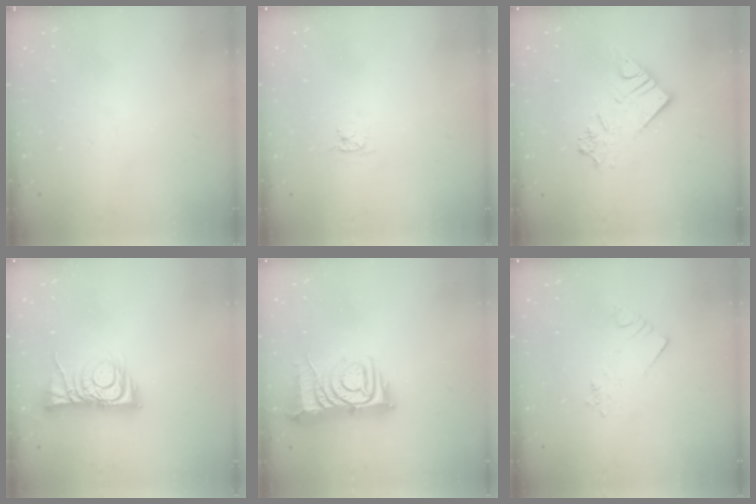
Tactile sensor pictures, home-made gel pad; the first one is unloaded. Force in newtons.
{"total": 2.8, "press": 2.8, "slide": 0.3}
{"total": 10.8, "press": 10.8, "slide": 1.1}
{"total": 10.0, "press": 10.0, "slide": 0.3}
{"total": 9.5, "press": 9.4, "slide": 1.2}
{"total": 2.1, "press": 2.1, "slide": 0.4}